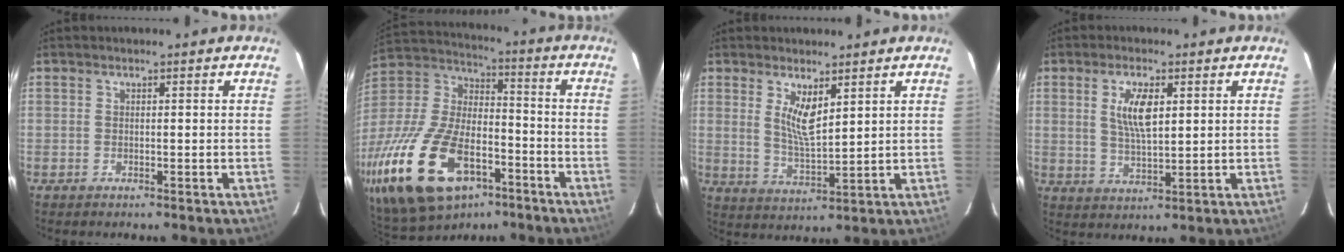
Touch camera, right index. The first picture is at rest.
{"total": 32.1, "force": [-16.9, 16.8, 21.5], "torque": [-0.468, -0.027, -0.278]}
{"total": 6.2, "force": [2.9, 1.9, 5.1], "torque": [-0.093, -0.013, 0.060]}
{"total": 6.8, "force": [2.1, 2.6, 6.0], "torque": [-0.110, 0.000, 0.043]}